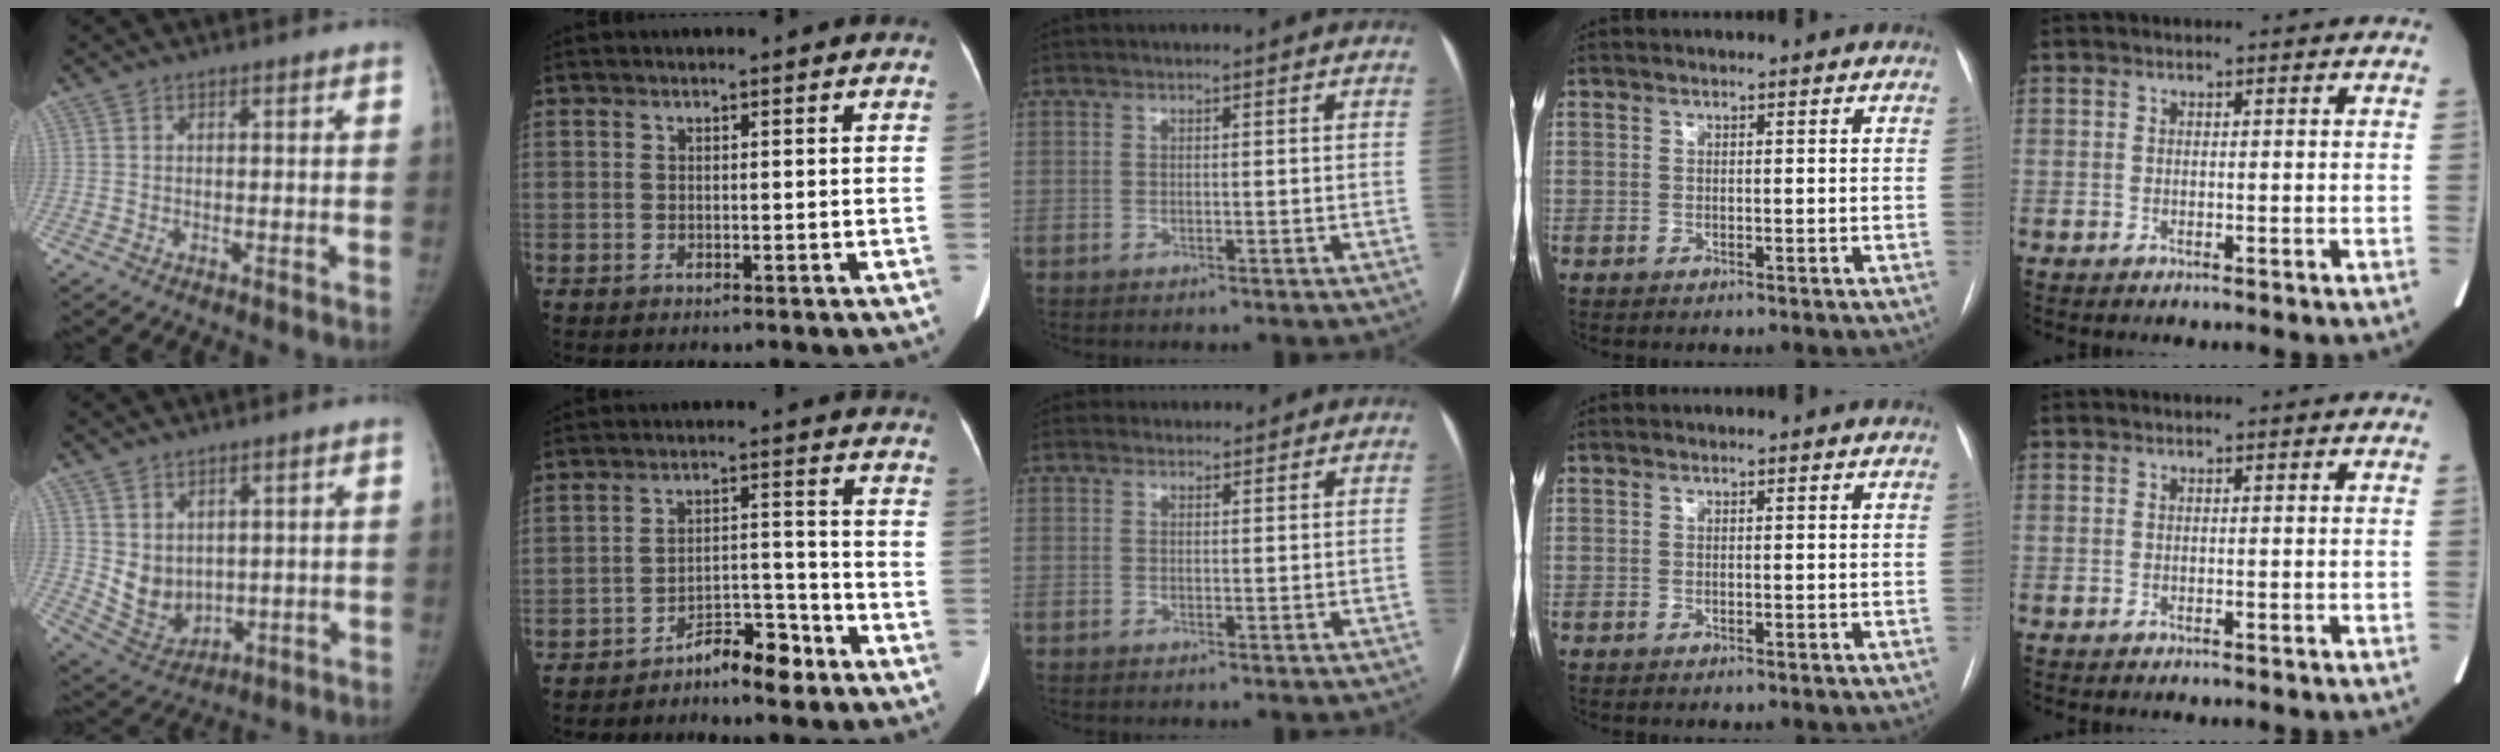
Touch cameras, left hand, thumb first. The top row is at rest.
{"thumb": {"total": 7.8, "force": [1.8, 5.9, 4.8], "torque": [-0.057, -0.023, 0.060]}, "index": {"total": 5.9, "force": [-4.9, 1.3, 3.0], "torque": [-0.042, 0.014, -0.084]}, "middle": {"total": 1.3, "force": [1.2, 0.6, -0.2], "torque": [0.002, 0.012, 0.017]}}